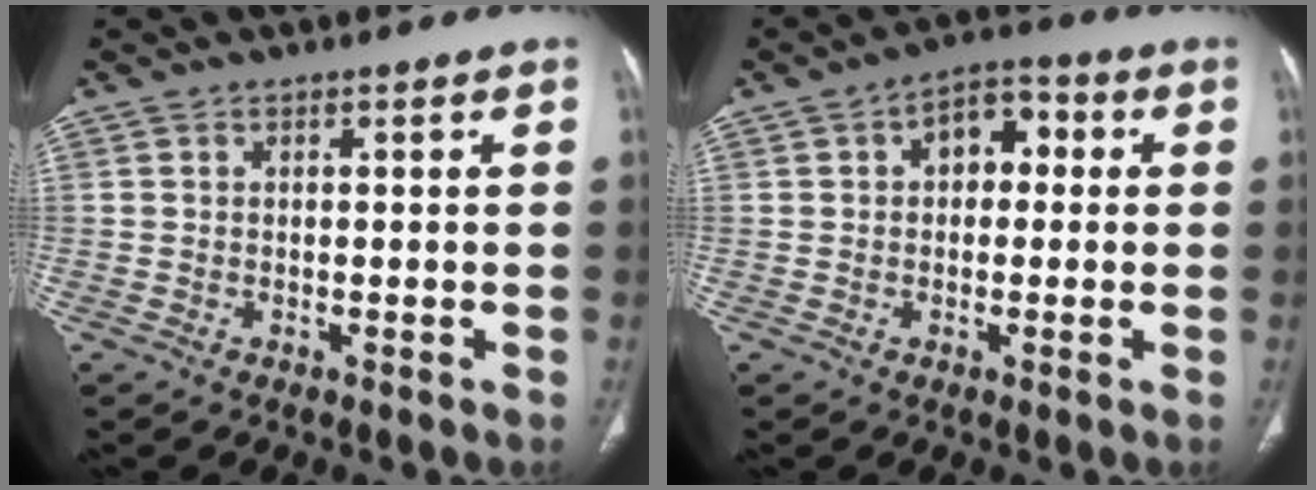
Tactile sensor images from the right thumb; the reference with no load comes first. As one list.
[{"total": 6.9, "force": [1.2, 4.6, 5.1], "torque": [-0.047, 0.022, 0.008]}]